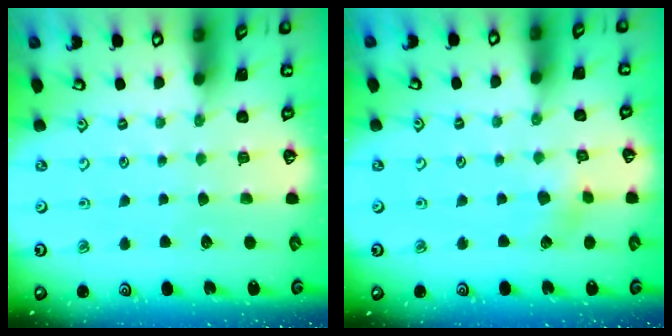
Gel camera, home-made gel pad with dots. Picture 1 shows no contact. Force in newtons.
{"total": 3.4, "press": 3.4, "slide": 0.6}